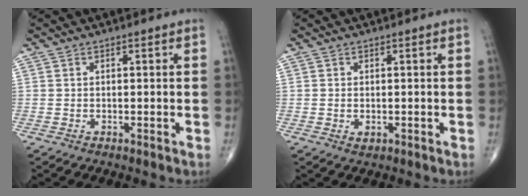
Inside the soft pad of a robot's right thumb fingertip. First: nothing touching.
{"total": 1.4, "force": [-0.2, 0.9, 1.0], "torque": [-0.013, -0.002, -0.002]}